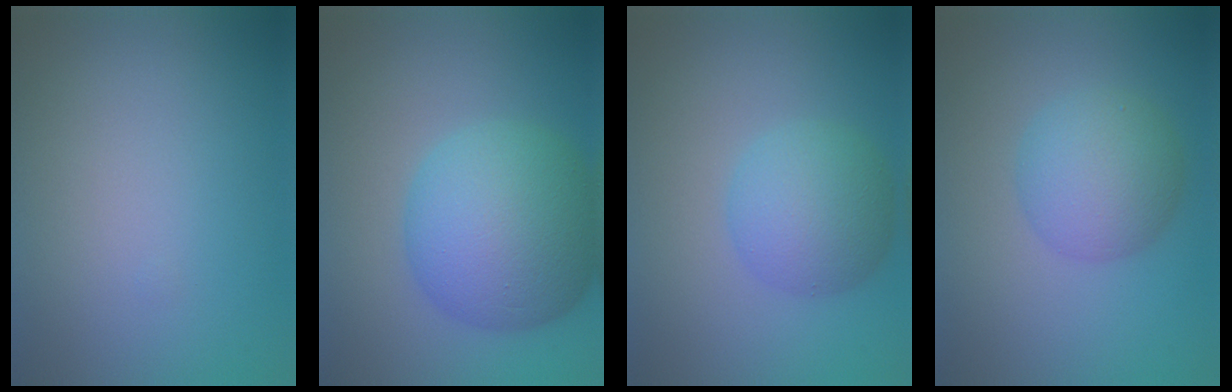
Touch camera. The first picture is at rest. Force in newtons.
{"total": 9.7, "press": 9.7, "slide": 0.2}
{"total": 4.8, "press": 4.8, "slide": 0.0}
{"total": 4.7, "press": 4.7, "slide": 0.1}